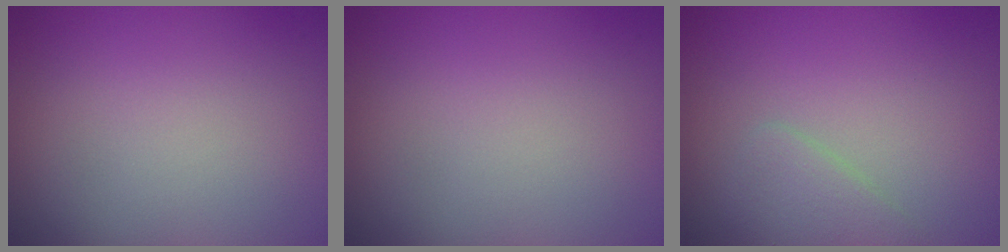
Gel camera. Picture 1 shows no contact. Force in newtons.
{"total": 0.0}
{"total": 1.7, "press": 1.7, "slide": 0.1}